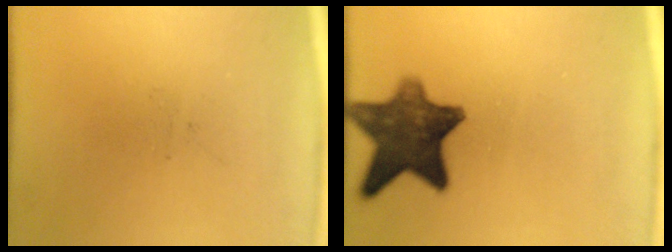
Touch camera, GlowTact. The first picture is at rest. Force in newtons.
{"total": 11.0}